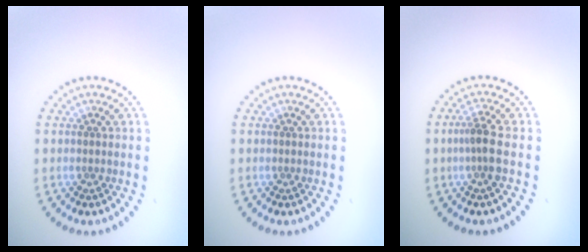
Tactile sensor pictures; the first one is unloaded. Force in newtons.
{"total": 0.0}
{"total": 2.2, "press": 1.7, "slide": 1.4}